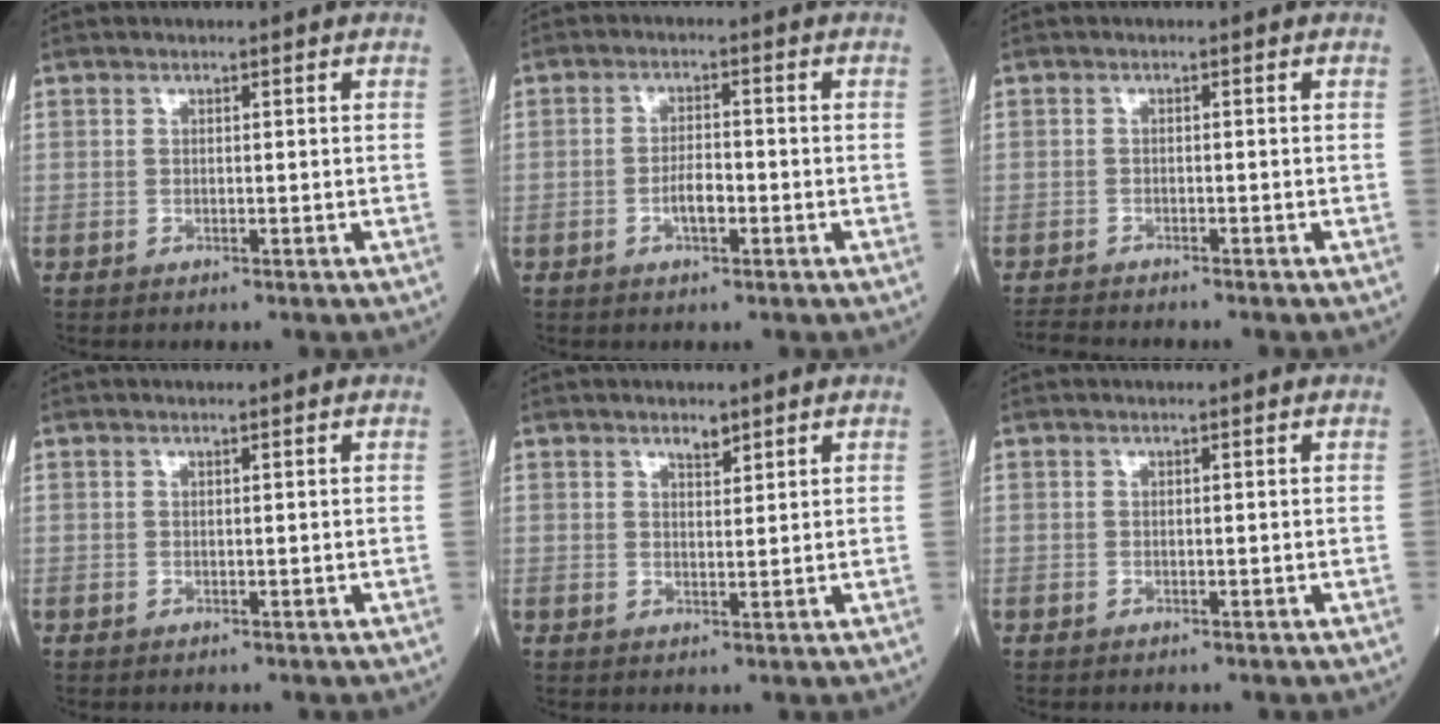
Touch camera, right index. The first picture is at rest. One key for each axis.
{"total": 3.1, "fx": -1.1, "fy": 1.1, "fz": 2.7, "tx": -0.052, "ty": 0.004, "tz": -0.018}
{"total": 3.0, "fx": -2.9, "fy": -0.4, "fz": 0.5, "tx": -0.011, "ty": -0.014, "tz": -0.051}
{"total": 0.0}
{"total": 1.9, "fx": 1.5, "fy": 0.6, "fz": 0.9, "tx": -0.015, "ty": -0.002, "tz": 0.025}
{"total": 0.0}